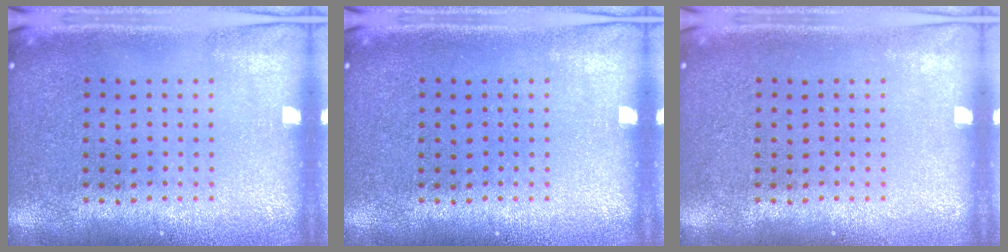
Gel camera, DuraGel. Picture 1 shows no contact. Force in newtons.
{"total": 0.0}
{"total": 0.0}